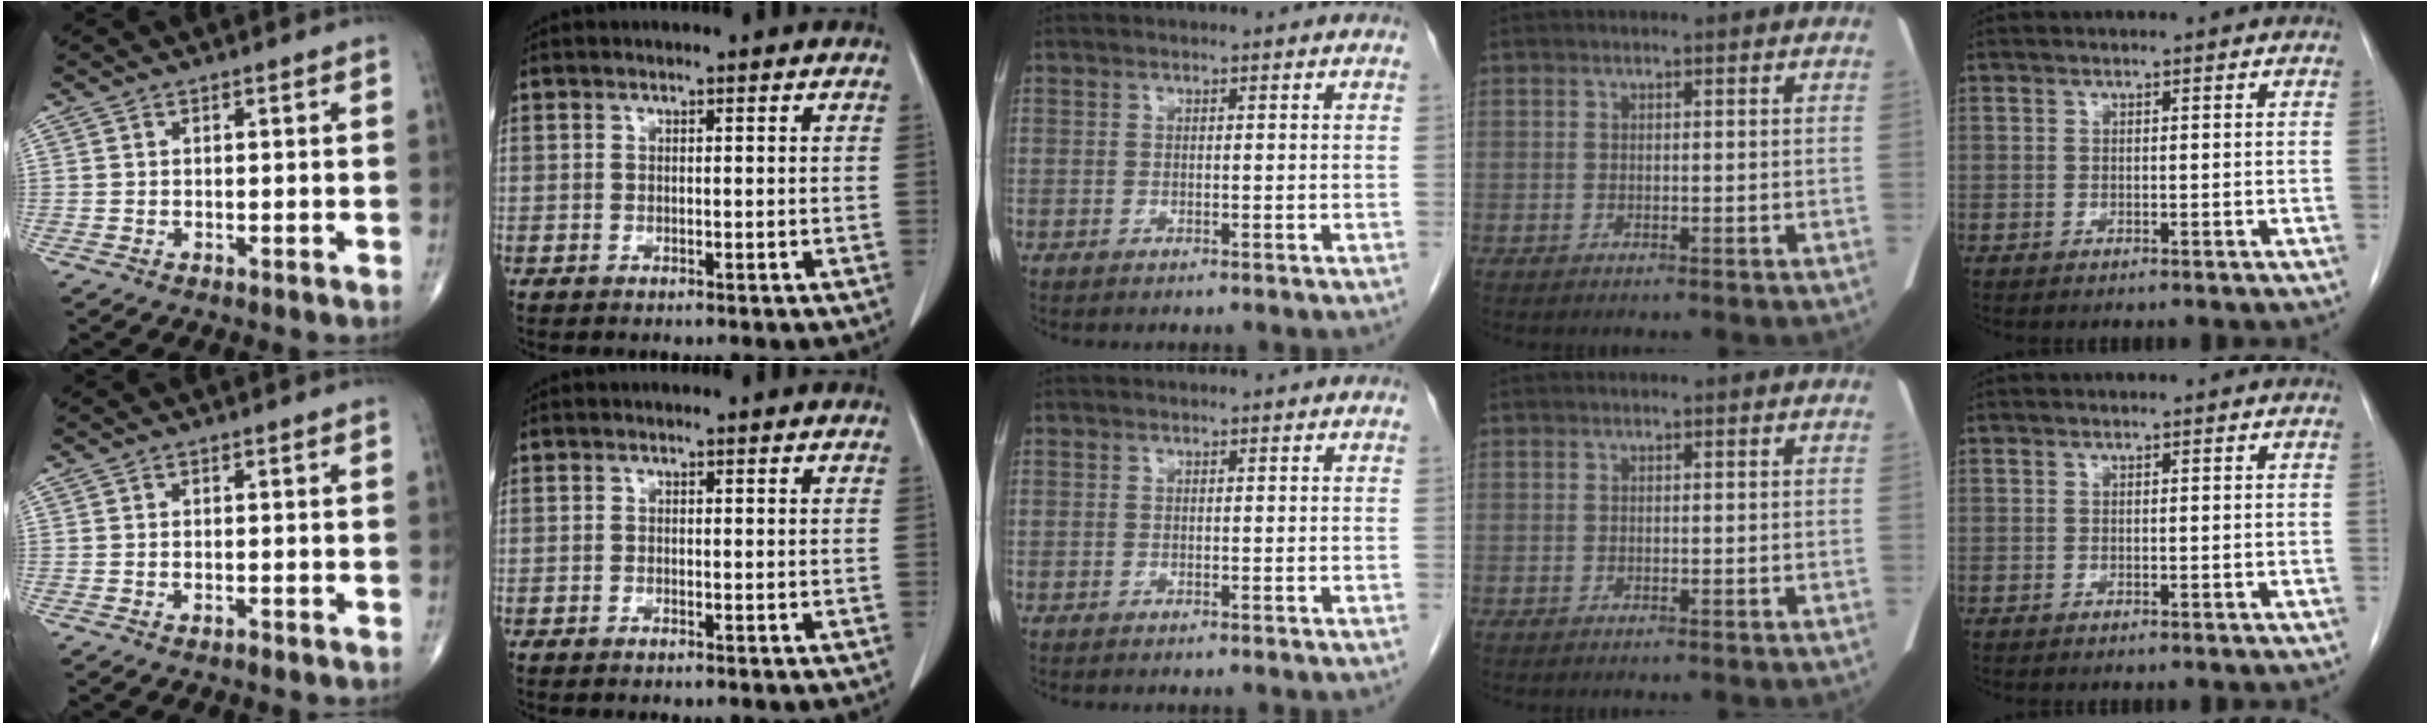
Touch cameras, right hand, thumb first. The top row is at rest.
{"thumb": {"total": 0.9, "force": [-0.6, 0.2, 0.6], "torque": [-0.013, 0.003, -0.010]}, "index": {"total": 0.6, "force": [-0.5, 0.1, 0.3], "torque": [-0.012, -0.001, -0.006]}}